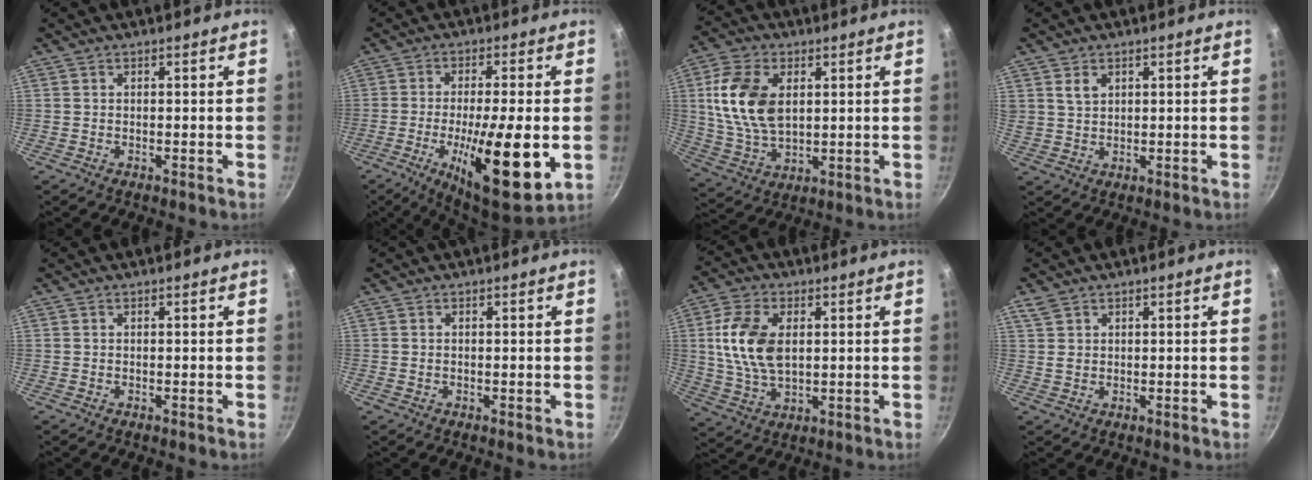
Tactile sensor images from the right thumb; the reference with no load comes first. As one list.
[{"total": 18.2, "force": [-4.5, 4.7, 17.0], "torque": [-0.263, 0.003, -0.067]}, {"total": 14.0, "force": [3.0, 8.7, 10.5], "torque": [-0.193, -0.012, 0.063]}, {"total": 3.5, "force": [1.7, 2.3, 2.0], "torque": [-0.029, -0.002, 0.035]}, {"total": 0.0}, {"total": 0.0}, {"total": 12.2, "force": [2.1, 7.3, 9.5], "torque": [-0.179, -0.005, 0.040]}, {"total": 2.9, "force": [1.7, 2.0, 1.3], "torque": [-0.019, -0.001, 0.036]}]